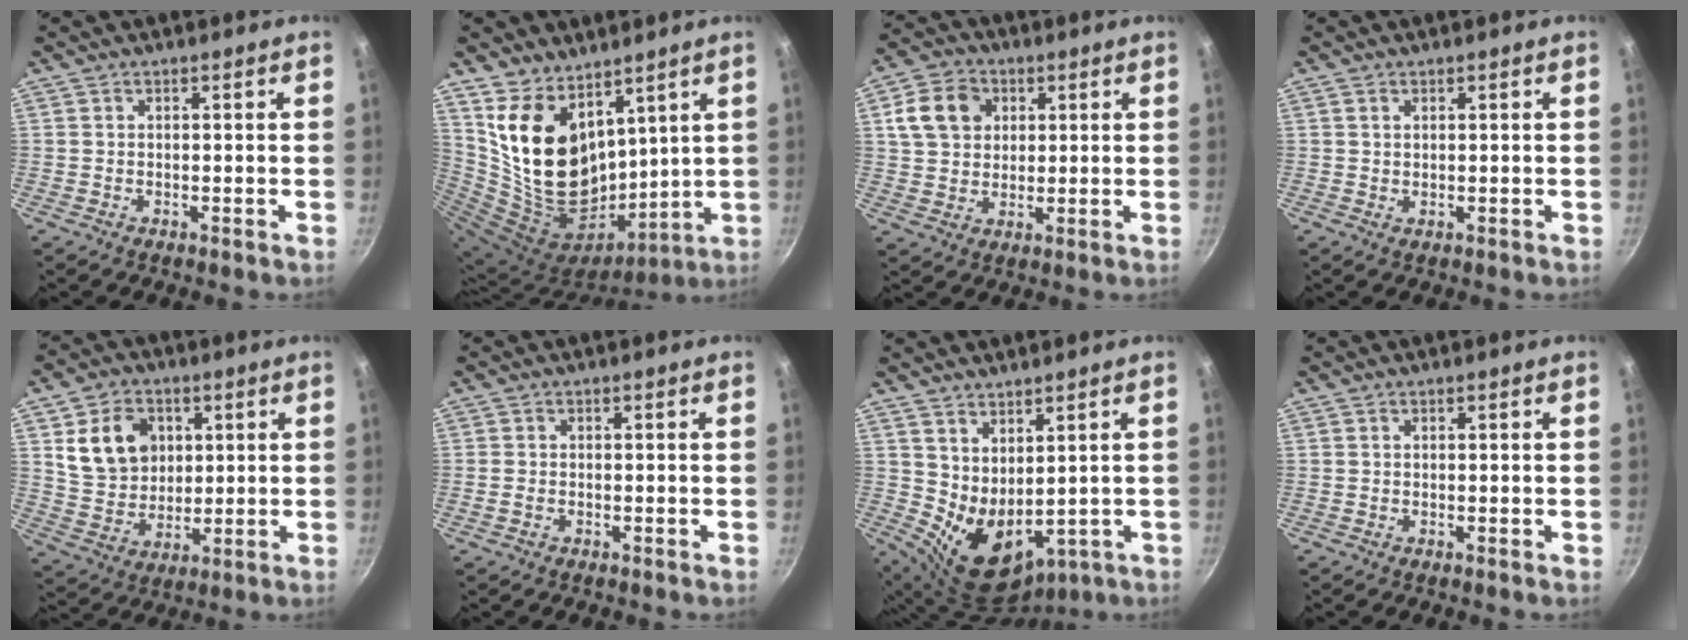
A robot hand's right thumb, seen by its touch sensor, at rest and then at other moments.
{"total": 19.8, "force": [10.2, 12.3, 11.7], "torque": [-0.214, -0.074, 0.212]}
{"total": 10.2, "force": [3.1, 8.2, 5.2], "torque": [-0.072, 0.007, 0.048]}
{"total": 0.8, "force": [0.6, 0.3, 0.4], "torque": [-0.003, -0.003, 0.007]}
{"total": 12.6, "force": [3.6, 10.0, 6.8], "torque": [-0.097, -0.010, 0.071]}
{"total": 1.2, "force": [-0.4, 0.8, 0.7], "torque": [-0.014, 0.001, -0.008]}
{"total": 10.4, "force": [2.4, 6.5, 7.8], "torque": [-0.104, -0.035, 0.071]}
{"total": 0.0}